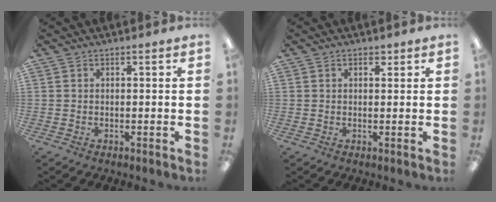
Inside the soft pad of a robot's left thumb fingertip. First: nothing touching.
{"total": 1.5, "force": [1.1, 0.8, 0.7], "torque": [-0.007, 0.000, 0.018]}